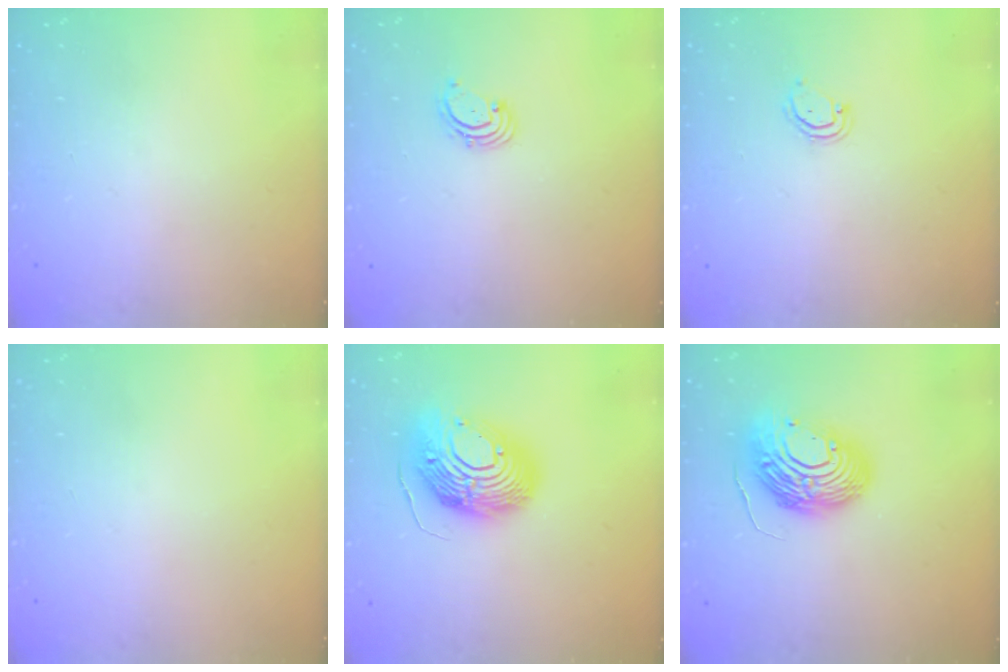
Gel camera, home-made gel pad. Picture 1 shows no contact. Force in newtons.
{"total": 1.6, "press": 1.6, "slide": 0.2}
{"total": 3.6, "press": 3.6, "slide": 0.2}
{"total": 0.0}
{"total": 16.9, "press": 16.8, "slide": 1.6}
{"total": 14.7, "press": 14.7, "slide": 1.3}